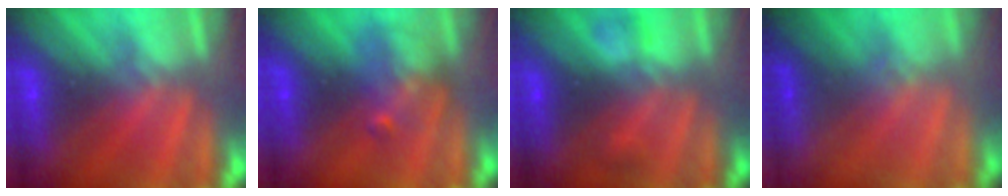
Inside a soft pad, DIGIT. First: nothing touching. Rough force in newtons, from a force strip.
{"total": 2.4}
{"total": 2.0}
{"total": 1.3}